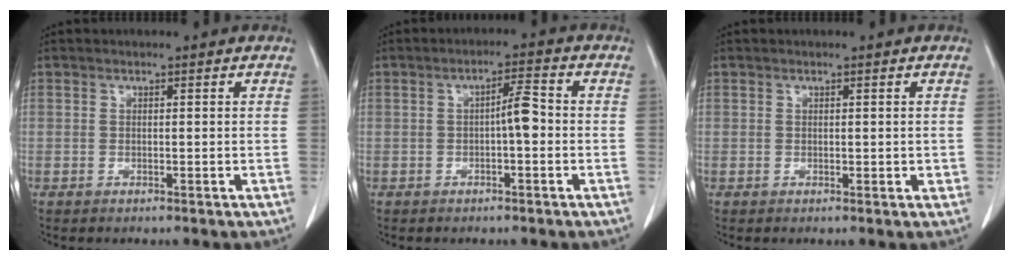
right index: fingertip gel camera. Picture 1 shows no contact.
{"total": 3.8, "force": [-0.5, 0.5, 3.7], "torque": [-0.057, 0.008, -0.010]}
{"total": 1.3, "force": [0.1, 0.7, 1.0], "torque": [-0.010, -0.002, 0.003]}